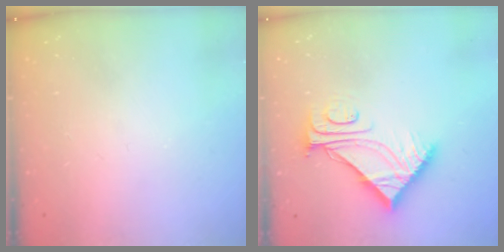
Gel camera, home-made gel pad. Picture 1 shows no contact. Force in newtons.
{"total": 10.3, "press": 10.2, "slide": 0.9}